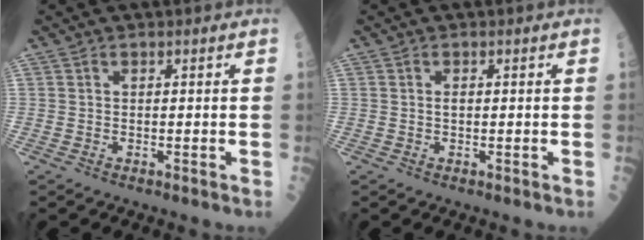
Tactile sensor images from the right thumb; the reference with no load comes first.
{"total": 0.8, "force": [0.1, 0.4, 0.6], "torque": [-0.011, 0.001, 0.001]}